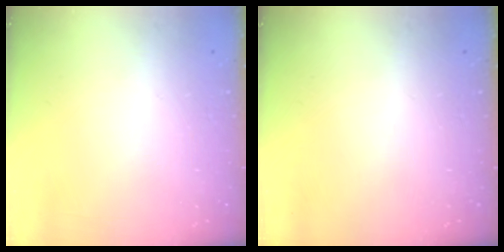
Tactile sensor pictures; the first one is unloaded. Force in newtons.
{"total": 0.0}